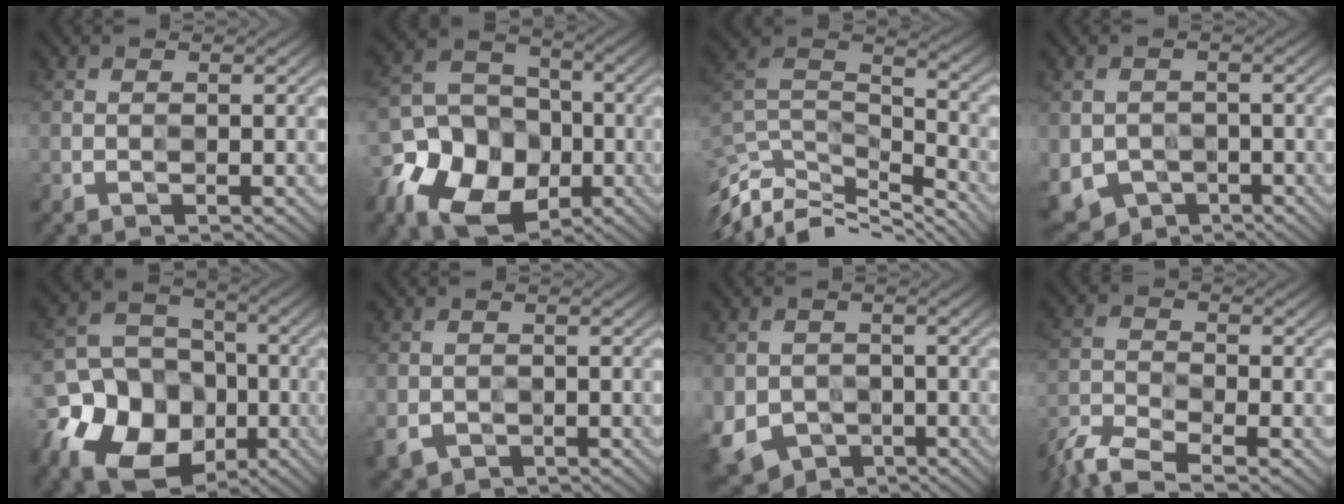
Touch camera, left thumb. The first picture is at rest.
{"total": 11.6, "force": [-4.9, 8.8, 5.8], "torque": [-0.131, -0.020, -0.094]}
{"total": 11.9, "force": [-9.5, 4.1, 5.8], "torque": [-0.150, 0.001, -0.163]}
{"total": 4.5, "force": [-1.8, 3.8, 1.5], "torque": [-0.047, -0.020, -0.029]}
{"total": 14.1, "force": [-5.5, 11.4, 6.2], "torque": [-0.137, -0.022, -0.119]}
{"total": 2.1, "force": [-0.8, 1.9, 0.4], "torque": [-0.017, -0.014, -0.016]}
{"total": 5.8, "force": [-2.0, 5.0, 2.2], "torque": [-0.064, -0.021, -0.032]}
{"total": 6.9, "force": [-6.0, 1.6, 3.1], "torque": [-0.077, -0.020, -0.121]}